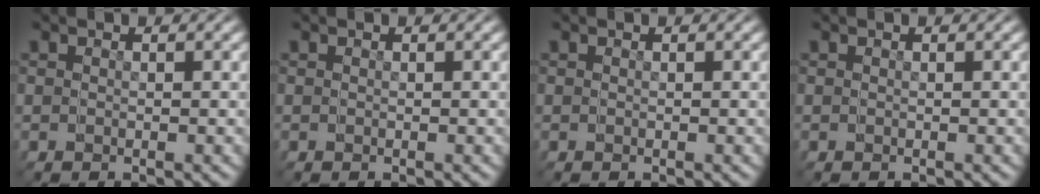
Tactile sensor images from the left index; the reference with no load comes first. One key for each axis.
{"total": 0.0}
{"total": 0.0}
{"total": 0.0}